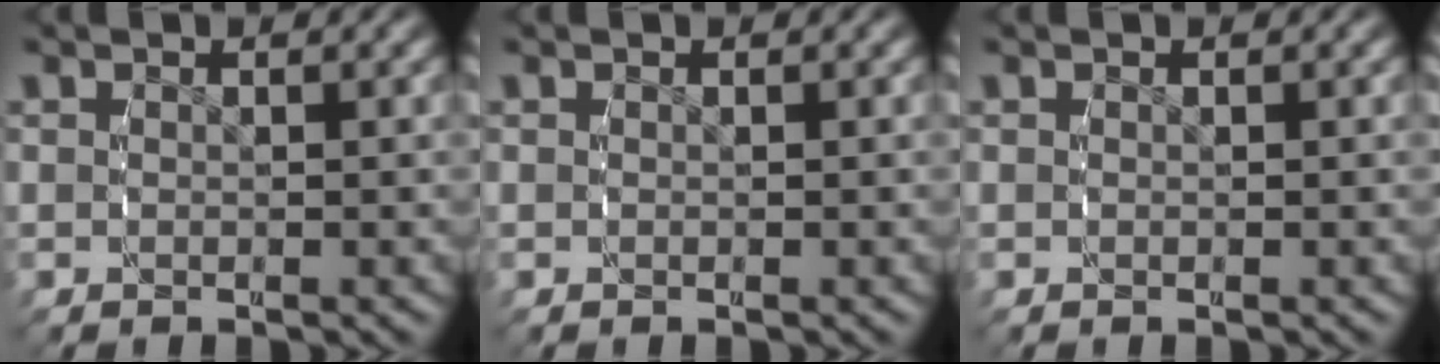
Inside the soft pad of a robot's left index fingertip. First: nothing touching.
{"total": 0.0}
{"total": 0.0}